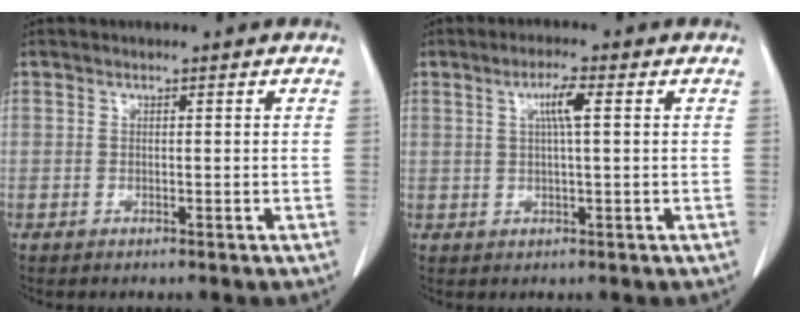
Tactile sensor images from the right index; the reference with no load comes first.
{"total": 3.7, "force": [1.1, 0.3, 3.5], "torque": [-0.066, 0.005, 0.019]}